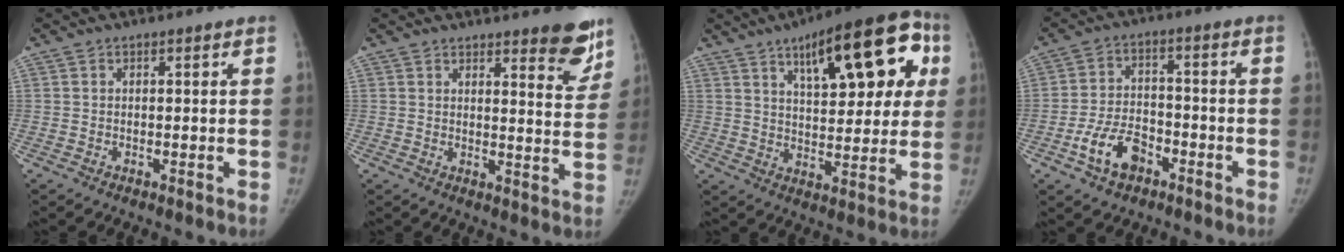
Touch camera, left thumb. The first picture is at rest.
{"total": 8.6, "force": [6.3, 2.3, 5.4], "torque": [-0.034, -0.043, 0.074]}
{"total": 21.4, "force": [8.6, 8.5, 17.6], "torque": [-0.202, 0.002, 0.119]}
{"total": 8.7, "force": [-4.8, 5.4, 4.9], "torque": [-0.084, 0.030, -0.085]}